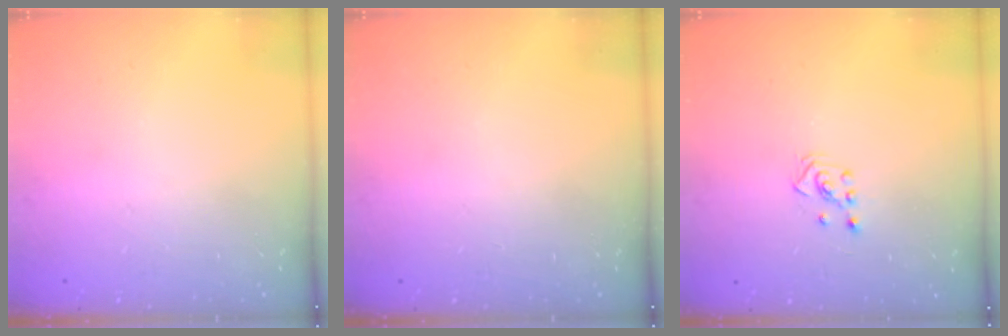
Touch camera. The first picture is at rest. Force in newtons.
{"total": 0.0}
{"total": 2.3, "press": 2.2, "slide": 0.8}